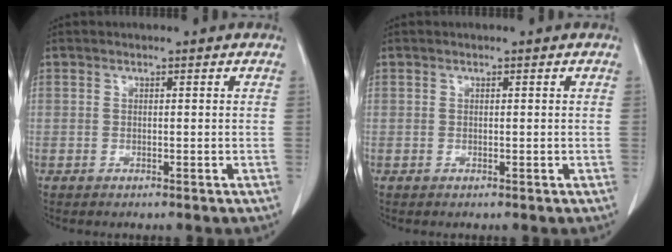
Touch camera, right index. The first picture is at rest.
{"total": 0.0}